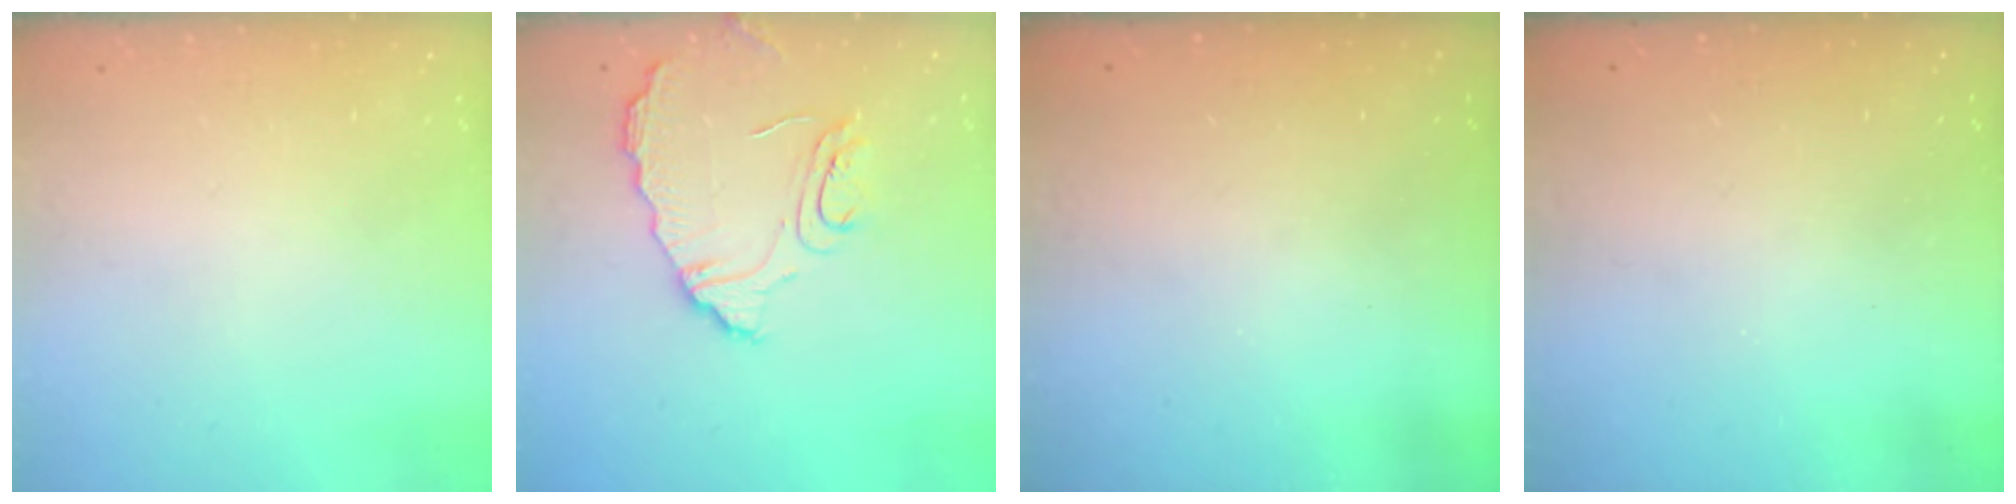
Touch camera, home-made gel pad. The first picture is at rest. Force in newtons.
{"total": 10.5, "press": 10.4, "slide": 0.9}
{"total": 3.3, "press": 3.3, "slide": 0.1}
{"total": 3.0, "press": 3.0, "slide": 0.1}